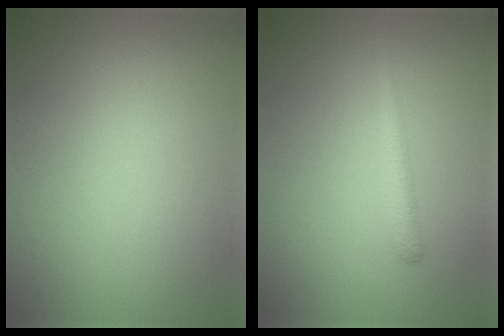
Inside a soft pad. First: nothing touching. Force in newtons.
{"total": 1.9, "press": 1.9, "slide": 0.1}